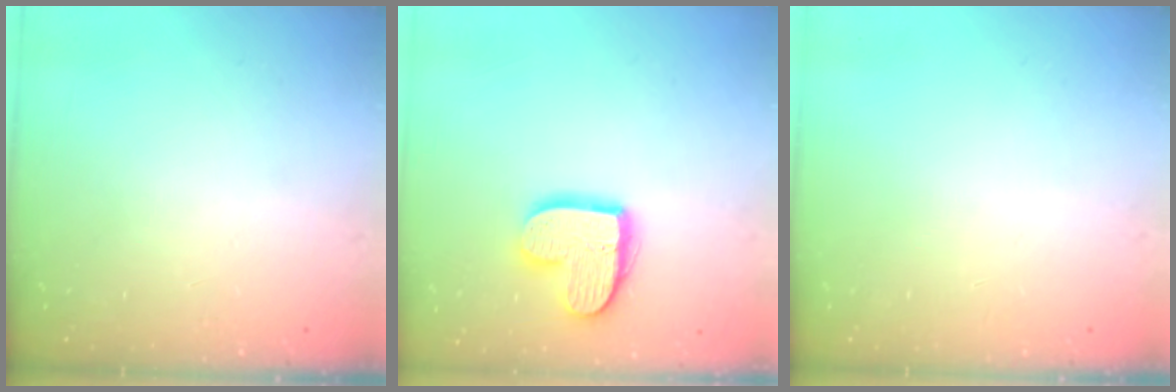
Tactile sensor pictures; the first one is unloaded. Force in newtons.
{"total": 13.7, "press": 13.7, "slide": 0.9}
{"total": 0.0}